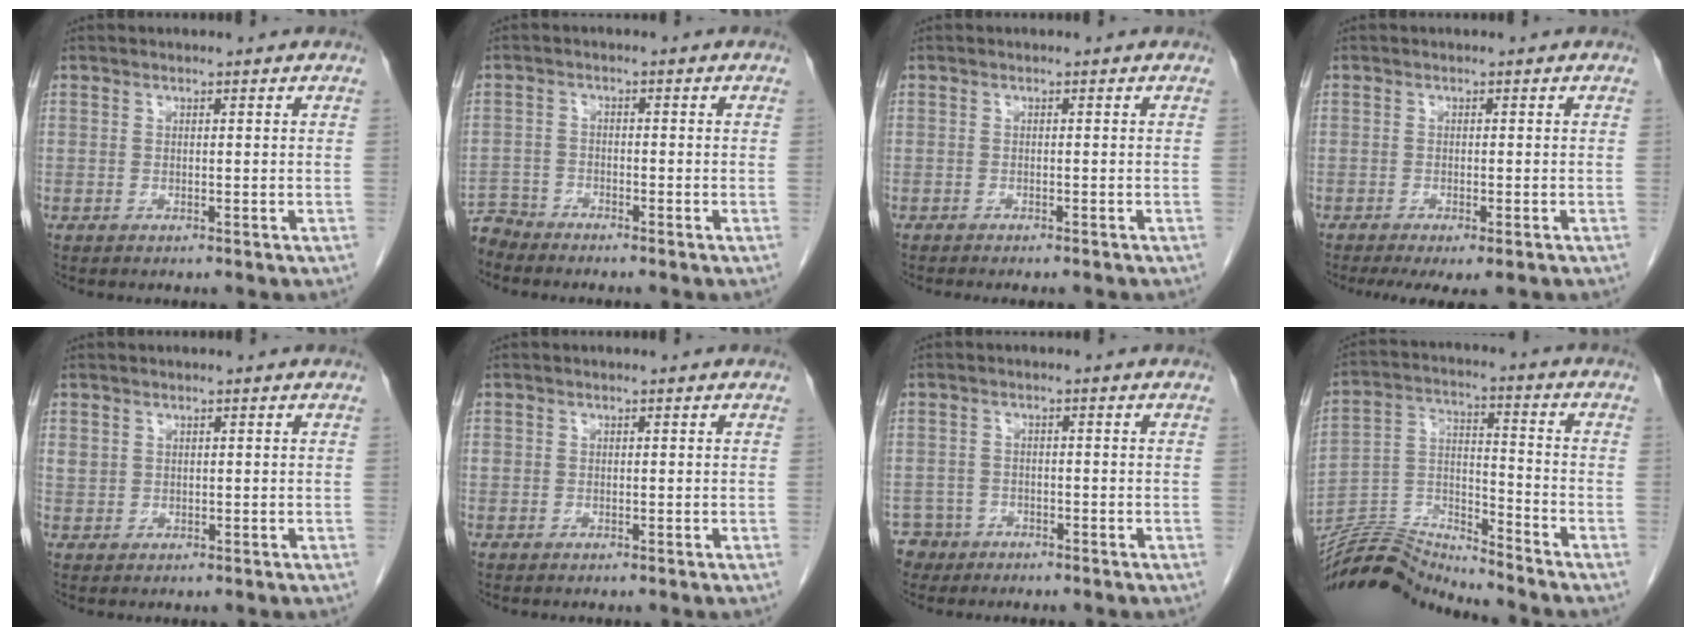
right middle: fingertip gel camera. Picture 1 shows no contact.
{"total": 3.7, "force": [-3.6, 0.4, -0.7], "torque": [0.019, -0.009, -0.071]}
{"total": 4.3, "force": [-3.9, 0.5, 1.9], "torque": [-0.022, -0.007, -0.049]}
{"total": 6.9, "force": [-5.2, 1.2, 4.3], "torque": [-0.056, -0.017, -0.074]}
{"total": 1.7, "force": [0.8, 1.4, 0.4], "torque": [-0.002, 0.009, 0.015]}
{"total": 0.7, "force": [0.1, 0.6, 0.1], "torque": [0.004, 0.007, 0.001]}
{"total": 3.2, "force": [-2.2, 2.3, -0.7], "torque": [0.012, 0.008, -0.043]}
{"total": 11.8, "force": [-11.7, -1.4, 0.5], "torque": [-0.012, 0.037, -0.221]}